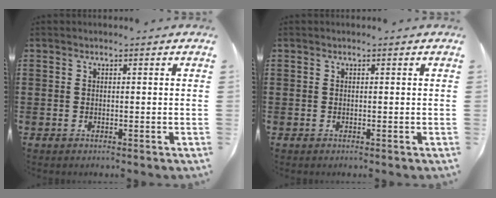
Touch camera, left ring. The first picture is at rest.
{"total": 0.0}